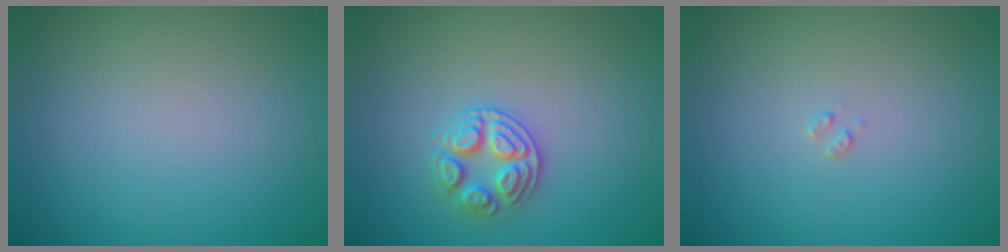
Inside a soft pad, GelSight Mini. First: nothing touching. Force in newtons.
{"total": 2.6, "press": 2.6, "slide": 0.6}
{"total": 0.6, "press": 0.6, "slide": 0.2}